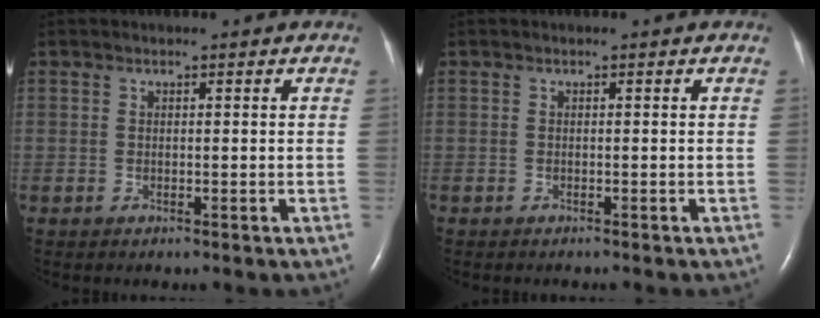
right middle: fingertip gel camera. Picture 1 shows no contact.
{"total": 0.8, "force": [-0.8, 0.1, 0.3], "torque": [-0.007, -0.002, -0.010]}